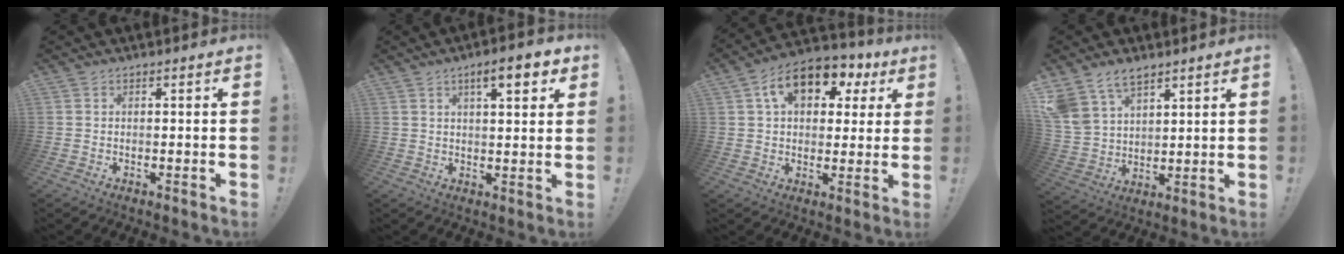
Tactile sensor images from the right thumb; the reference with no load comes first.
{"total": 7.9, "force": [4.0, 2.1, 6.5], "torque": [-0.081, -0.016, 0.059]}
{"total": 14.2, "force": [6.1, 9.0, 9.1], "torque": [-0.138, -0.018, 0.109]}
{"total": 10.4, "force": [7.6, 5.8, 3.9], "torque": [-0.078, -0.042, 0.154]}